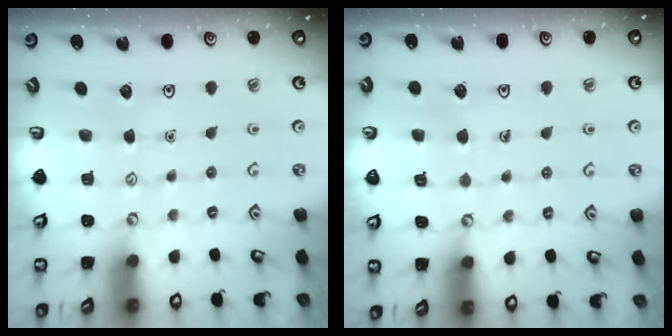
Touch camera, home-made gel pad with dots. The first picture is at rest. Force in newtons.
{"total": 3.3, "press": 3.3, "slide": 0.2}